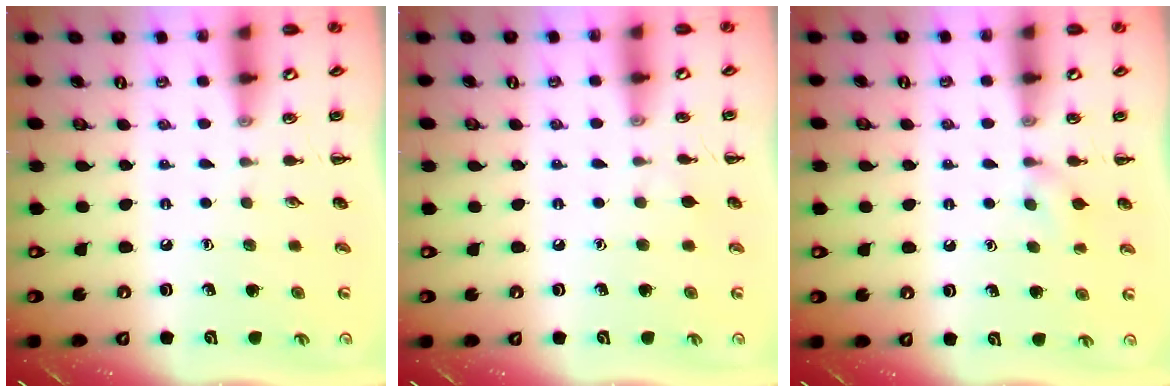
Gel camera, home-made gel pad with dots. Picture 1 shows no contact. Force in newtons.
{"total": 3.4, "press": 3.3, "slide": 1.0}
{"total": 4.9, "press": 4.6, "slide": 1.7}